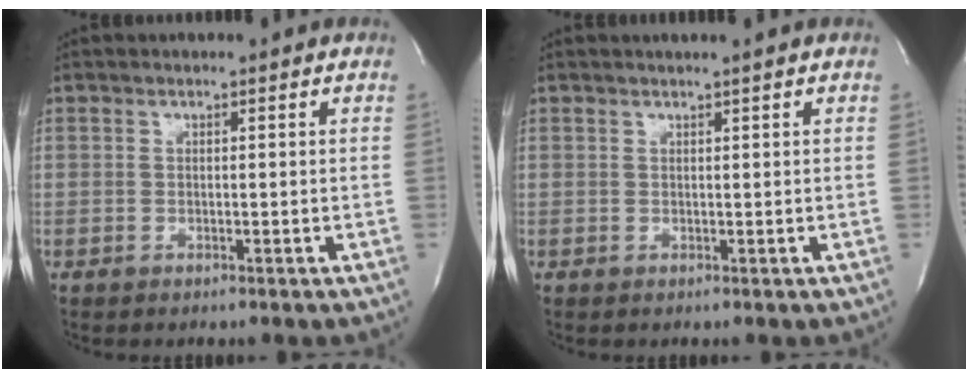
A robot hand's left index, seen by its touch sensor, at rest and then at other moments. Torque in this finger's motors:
{"motor_torque": [0.25, -0.20, 0.08, 0.01]}